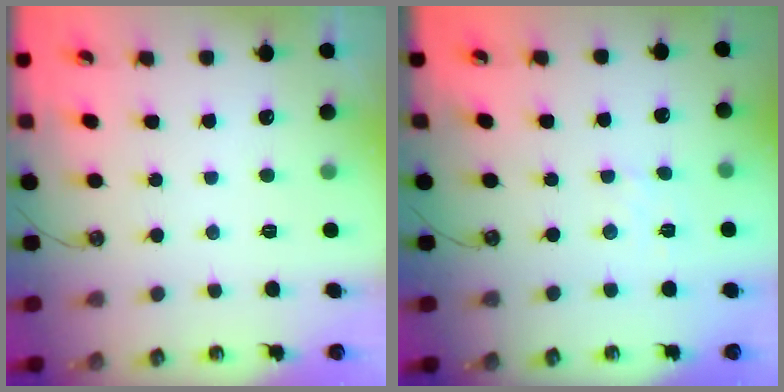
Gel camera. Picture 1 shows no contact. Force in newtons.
{"total": 2.5, "press": 2.5, "slide": 0.4}